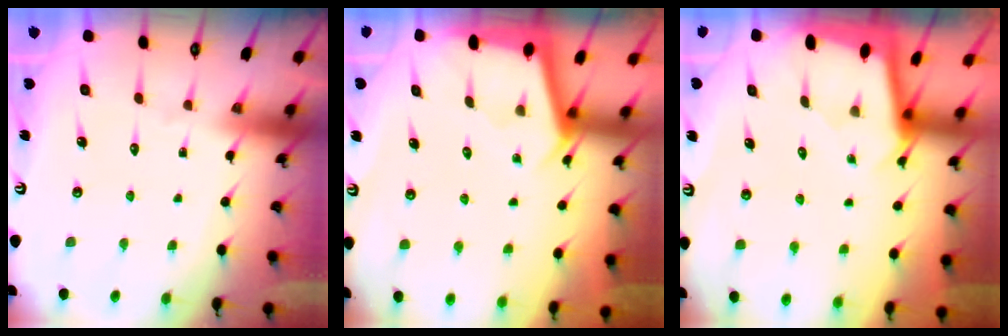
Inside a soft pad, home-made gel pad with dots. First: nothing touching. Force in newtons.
{"total": 2.7, "press": 2.7, "slide": 0.2}
{"total": 1.9, "press": 1.9, "slide": 0.2}